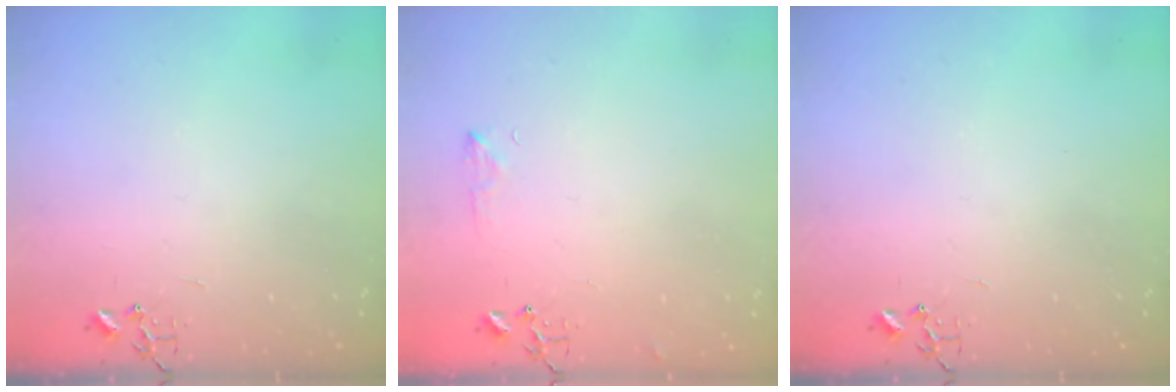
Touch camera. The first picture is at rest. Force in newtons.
{"total": 6.1, "press": 6.0, "slide": 0.9}
{"total": 0.0}